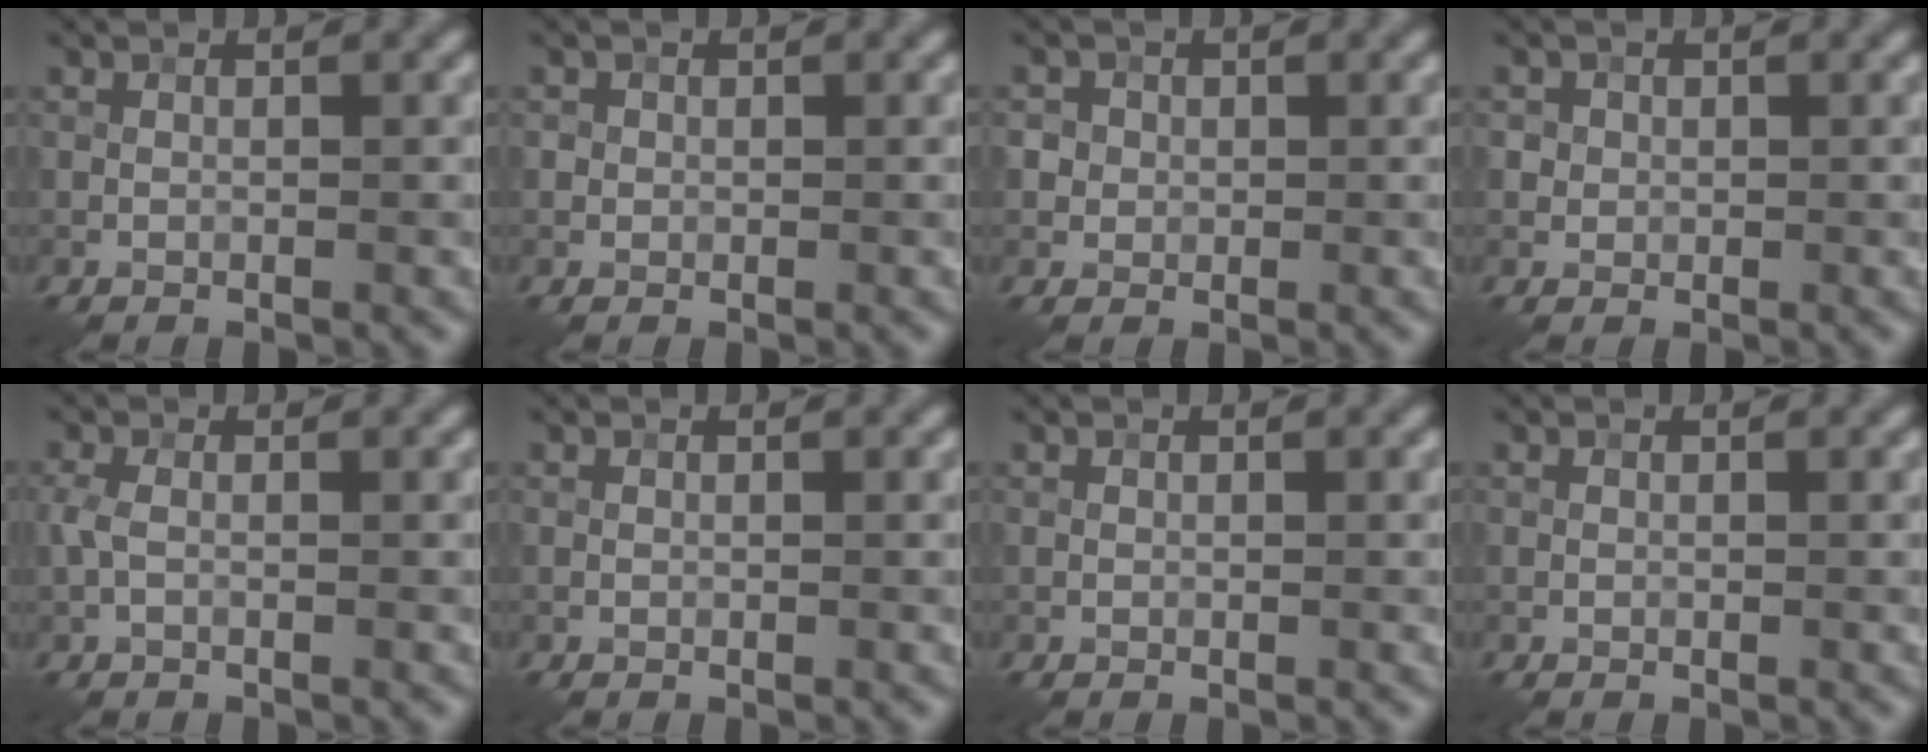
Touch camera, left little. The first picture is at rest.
{"total": 0.6, "force": [0.1, 0.6, 0.0], "torque": [0.008, -0.003, -0.001]}
{"total": 2.6, "force": [0.8, 2.3, 0.8], "torque": [-0.004, 0.004, 0.012]}
{"total": 1.3, "force": [0.4, 1.2, 0.3], "torque": [0.002, -0.002, 0.012]}
{"total": 1.4, "force": [-0.2, 0.6, 1.3], "torque": [-0.033, 0.004, -0.007]}
{"total": 0.0}
{"total": 0.0}
{"total": 0.0}